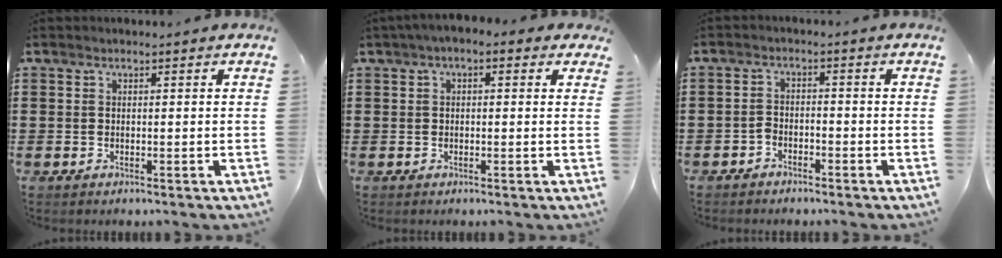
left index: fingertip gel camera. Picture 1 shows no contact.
{"total": 1.8, "force": [0.0, 1.0, 1.5], "torque": [-0.030, 0.008, -0.003]}
{"total": 2.2, "force": [-2.1, 0.8, 0.3], "torque": [-0.014, 0.004, -0.044]}